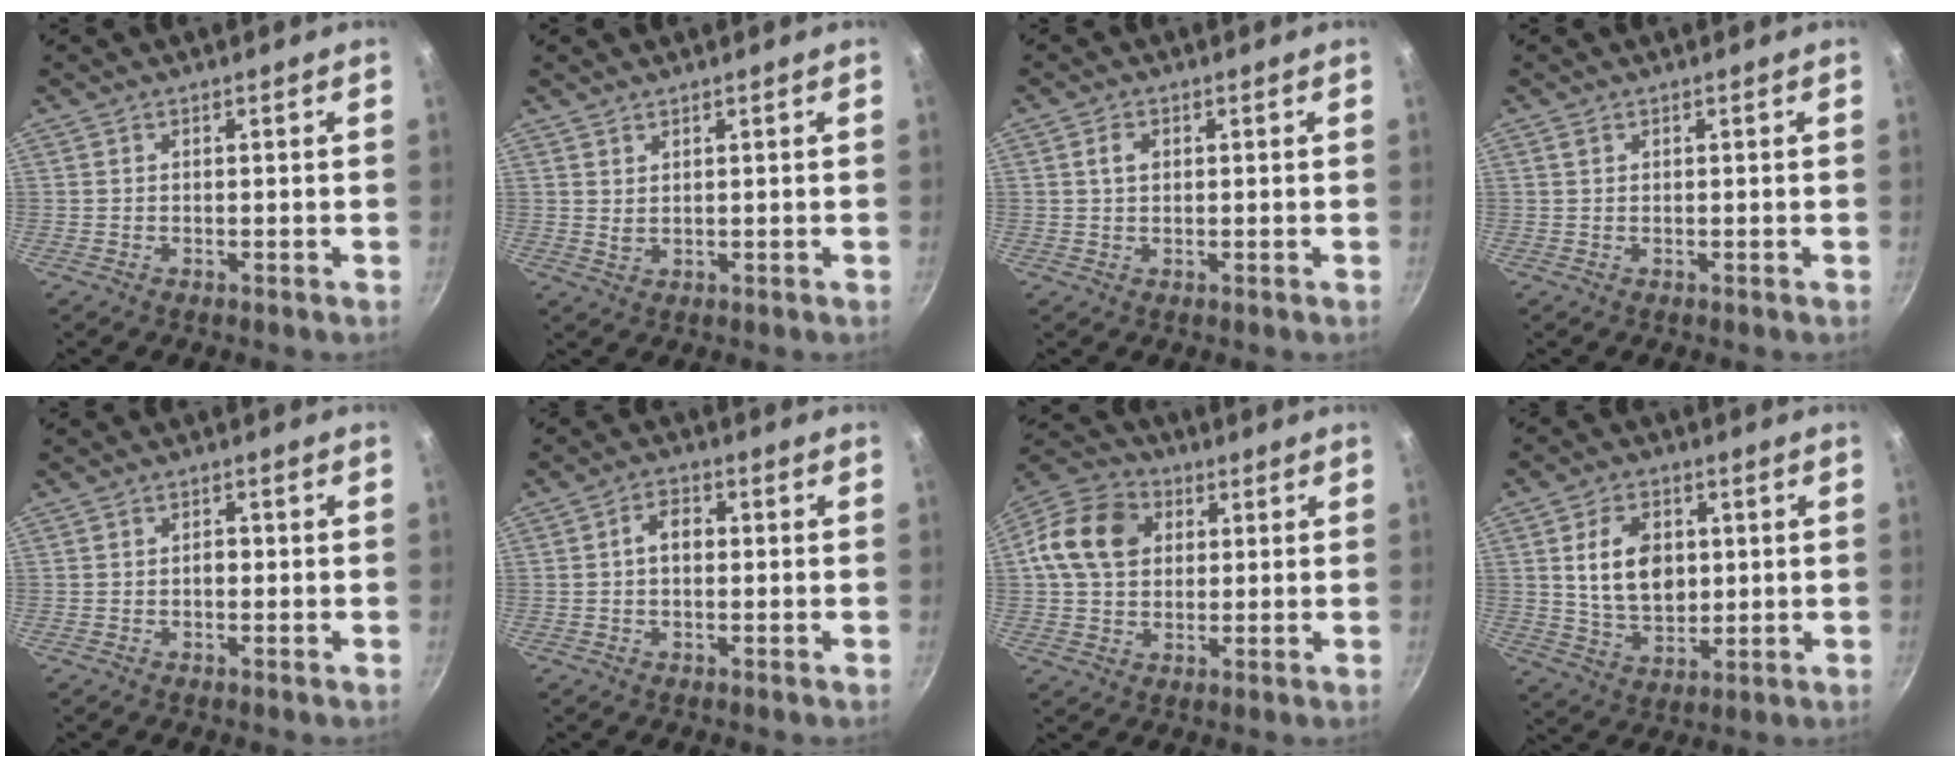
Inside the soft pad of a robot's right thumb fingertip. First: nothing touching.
{"total": 1.7, "force": [1.4, 0.7, 0.7], "torque": [-0.011, -0.016, 0.026]}
{"total": 2.3, "force": [0.6, 1.6, 1.5], "torque": [-0.020, 0.002, 0.010]}
{"total": 0.7, "force": [0.4, 0.4, 0.4], "torque": [-0.007, -0.001, 0.008]}
{"total": 1.5, "force": [-0.3, 1.0, 1.1], "torque": [-0.012, 0.009, -0.006]}
{"total": 4.4, "force": [0.2, 3.0, 3.3], "torque": [-0.043, 0.015, -0.004]}
{"total": 13.5, "force": [2.6, 10.5, 8.0], "torque": [-0.129, 0.019, 0.031]}
{"total": 11.8, "force": [2.0, 8.3, 8.1], "torque": [-0.116, -0.012, 0.040]}